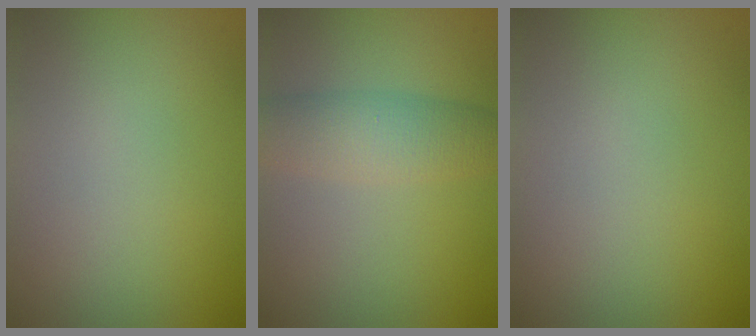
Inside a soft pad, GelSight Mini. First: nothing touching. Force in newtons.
{"total": 4.0, "press": 4.0, "slide": 0.0}
{"total": 0.0}